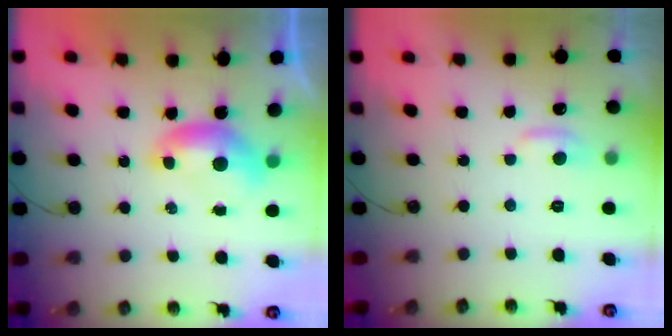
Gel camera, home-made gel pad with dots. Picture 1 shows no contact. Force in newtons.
{"total": 0.9, "press": 0.4, "slide": 0.8}